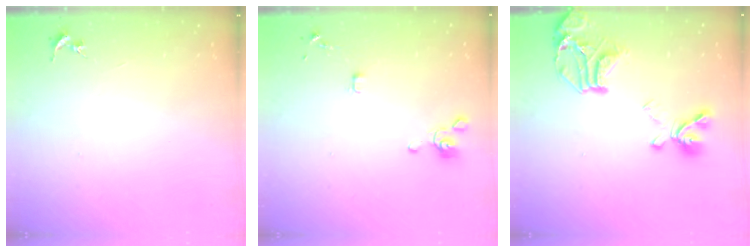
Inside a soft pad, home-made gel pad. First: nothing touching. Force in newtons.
{"total": 4.2, "press": 4.1, "slide": 1.0}
{"total": 19.6, "press": 19.5, "slide": 2.1}